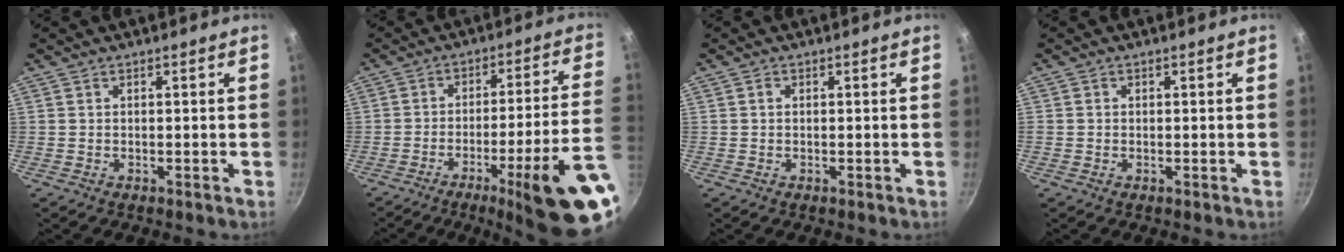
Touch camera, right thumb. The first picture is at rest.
{"total": 20.2, "force": [-8.7, 1.7, 18.1], "torque": [-0.228, 0.032, -0.119]}
{"total": 0.8, "force": [0.2, 0.6, 0.4], "torque": [-0.007, 0.004, 0.003]}
{"total": 0.6, "force": [0.1, 0.6, 0.1], "torque": [0.000, 0.002, 0.001]}